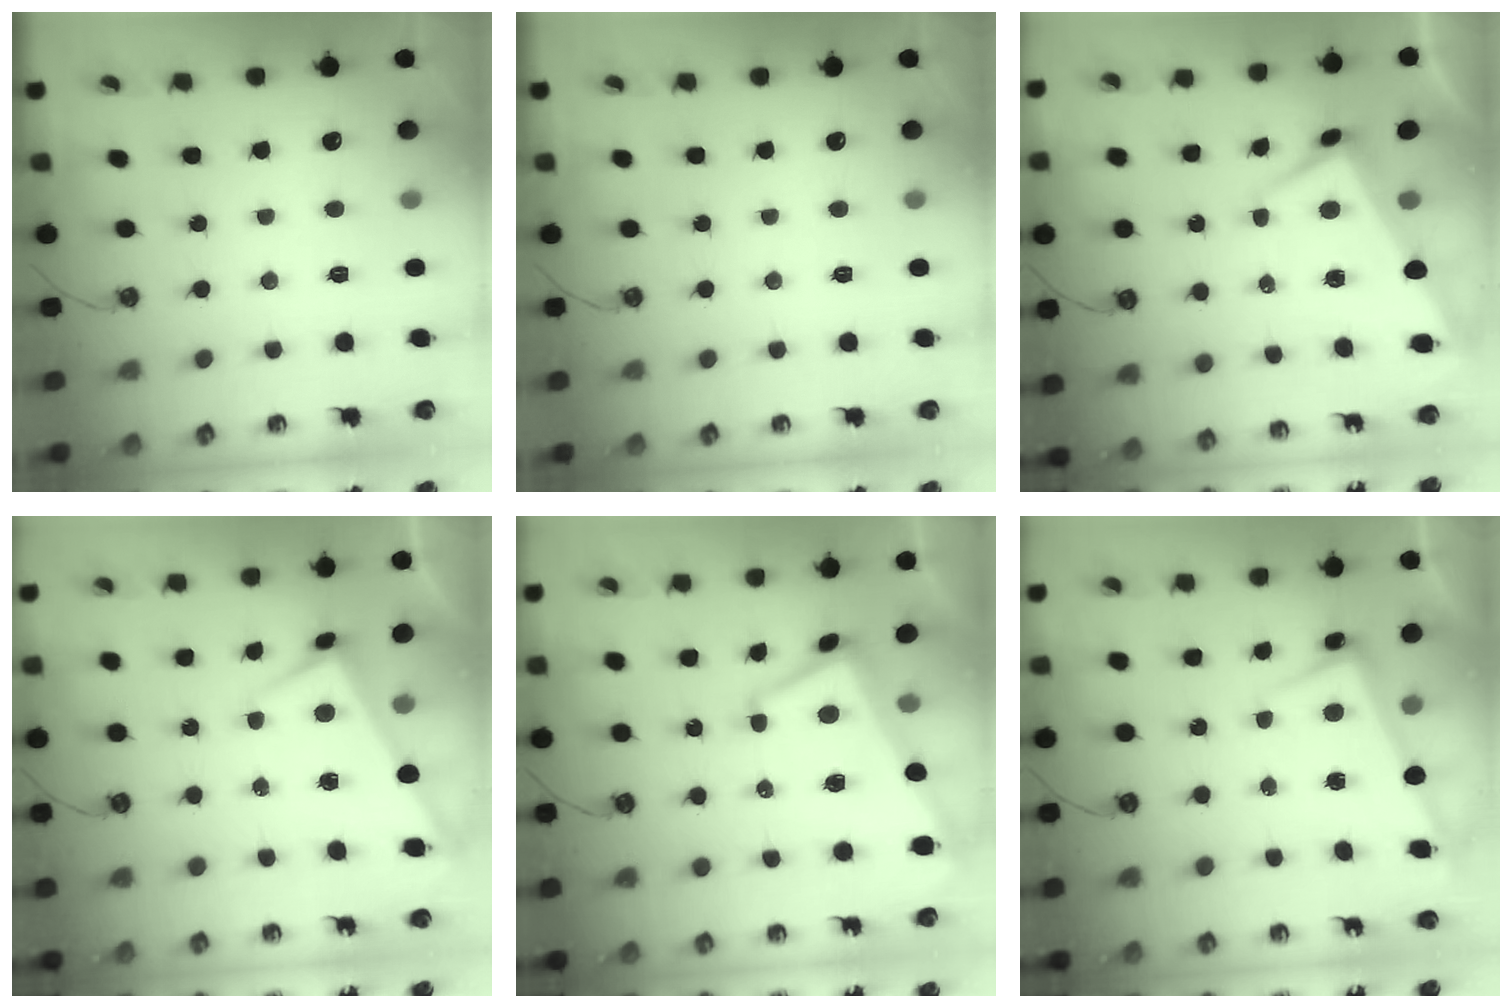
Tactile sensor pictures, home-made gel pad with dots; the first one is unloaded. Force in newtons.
{"total": 0.0}
{"total": 1.1, "press": 0.2, "slide": 1.1}
{"total": 1.0, "press": 1.0, "slide": 0.0}
{"total": 5.2, "press": 5.1, "slide": 1.0}
{"total": 2.4, "press": 2.2, "slide": 0.9}